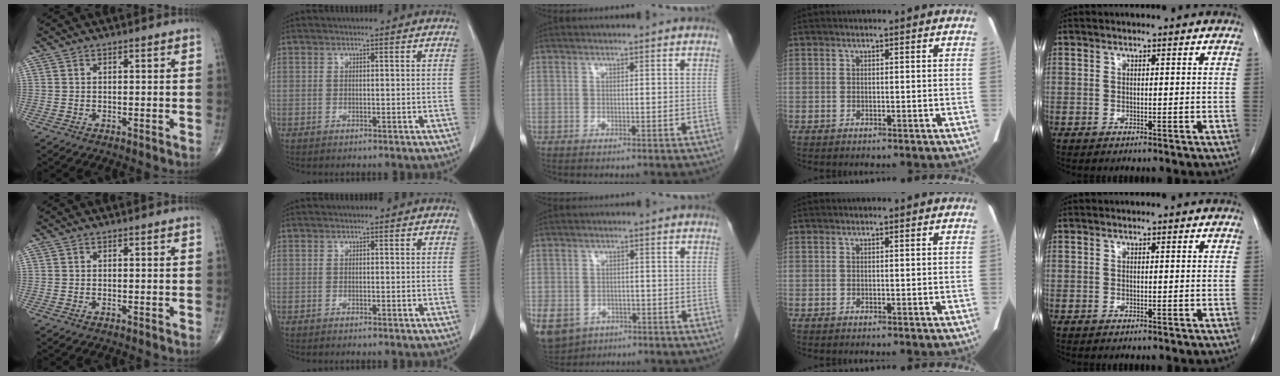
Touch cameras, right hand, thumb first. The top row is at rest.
{"middle": {"total": 15.5, "force": [-7.7, 11.9, 6.1], "torque": [-0.197, -0.013, -0.105]}}